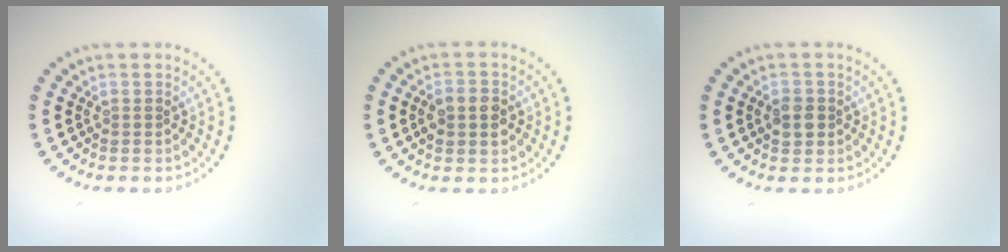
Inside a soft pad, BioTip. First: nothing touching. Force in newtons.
{"total": 3.0, "press": 3.0, "slide": 0.1}
{"total": 1.8, "press": 1.7, "slide": 0.4}